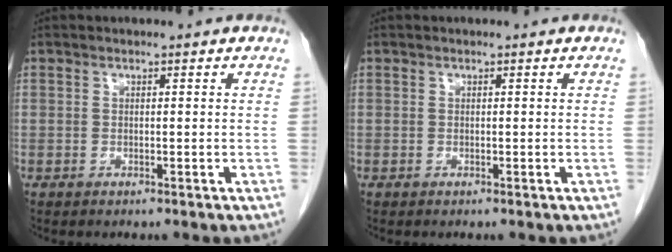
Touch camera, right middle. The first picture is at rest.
{"total": 0.0}